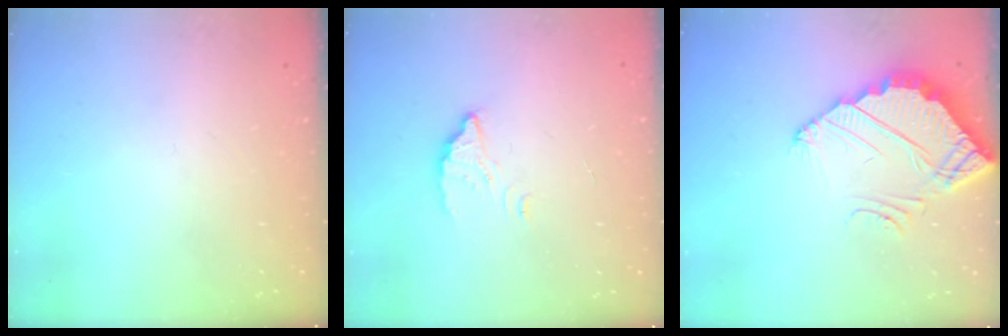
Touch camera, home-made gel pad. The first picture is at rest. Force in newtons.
{"total": 2.9, "press": 2.9, "slide": 0.2}
{"total": 5.3, "press": 5.3, "slide": 0.2}